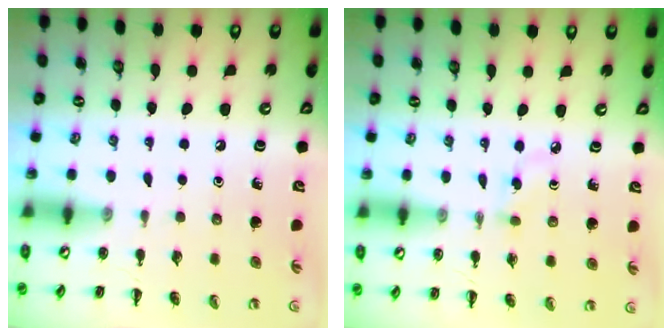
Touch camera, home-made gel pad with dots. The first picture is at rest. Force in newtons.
{"total": 3.8, "press": 3.4, "slide": 1.5}